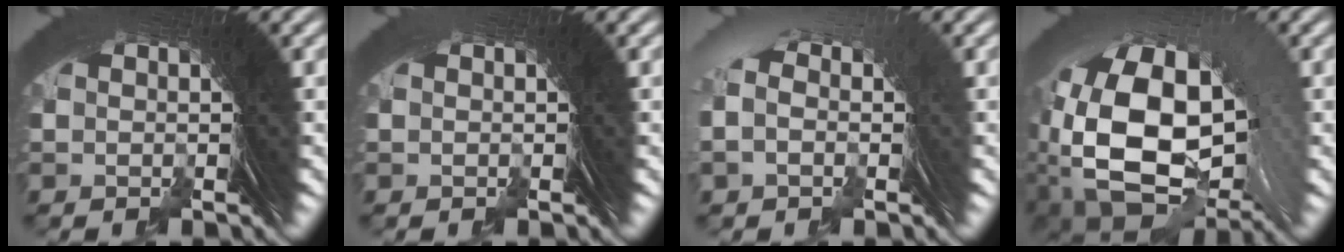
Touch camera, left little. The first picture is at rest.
{"total": 0.7, "force": [-0.4, -0.4, -0.4], "torque": [0.011, 0.004, -0.008]}
{"total": 1.8, "force": [-0.2, 1.2, 1.3], "torque": [-0.019, 0.020, -0.011]}
{"total": 12.5, "force": [-2.4, 8.8, 8.6], "torque": [-0.186, -0.070, 0.001]}